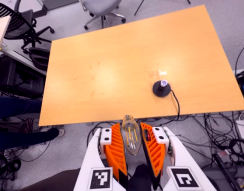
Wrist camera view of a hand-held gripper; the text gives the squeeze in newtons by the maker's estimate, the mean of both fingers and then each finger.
{"total": 12.5, "left": 14.1, "right": 10.9}